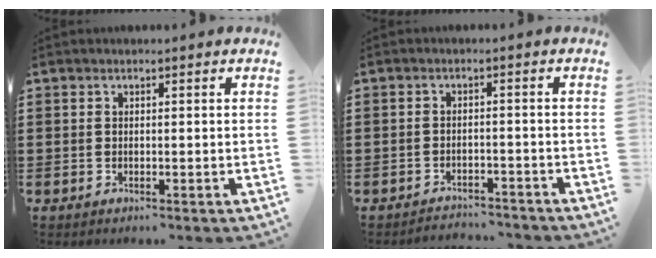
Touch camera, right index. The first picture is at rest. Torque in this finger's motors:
{"motor_torque": [0.17, 0.83, -0.59, -0.21]}